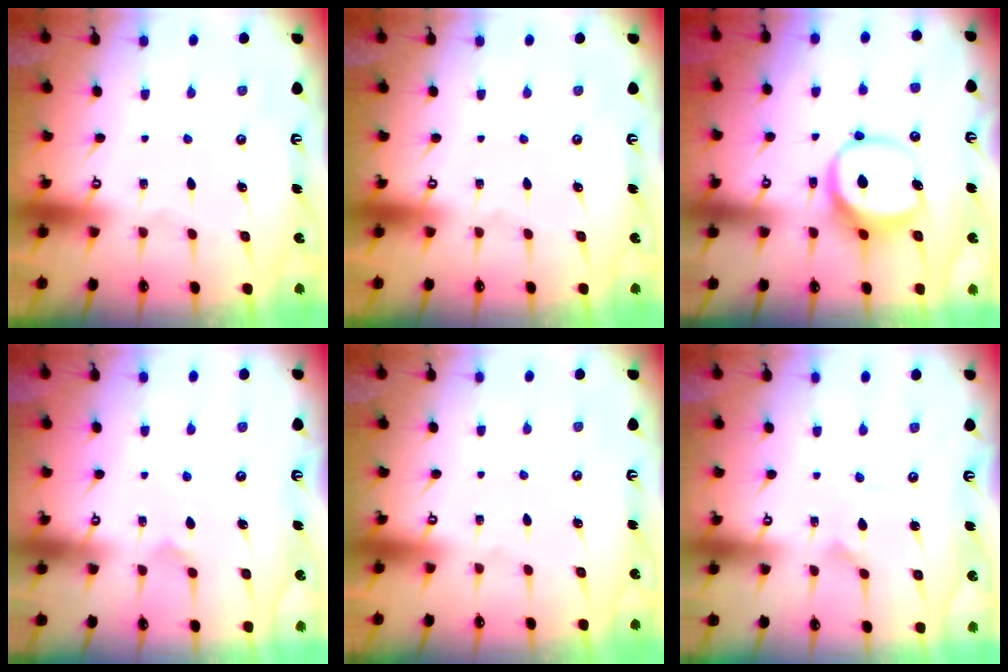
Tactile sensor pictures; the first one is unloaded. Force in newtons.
{"total": 0.0}
{"total": 8.4, "press": 8.3, "slide": 1.2}
{"total": 3.8, "press": 3.8, "slide": 0.6}
{"total": 0.0}
{"total": 2.2, "press": 2.2, "slide": 0.2}